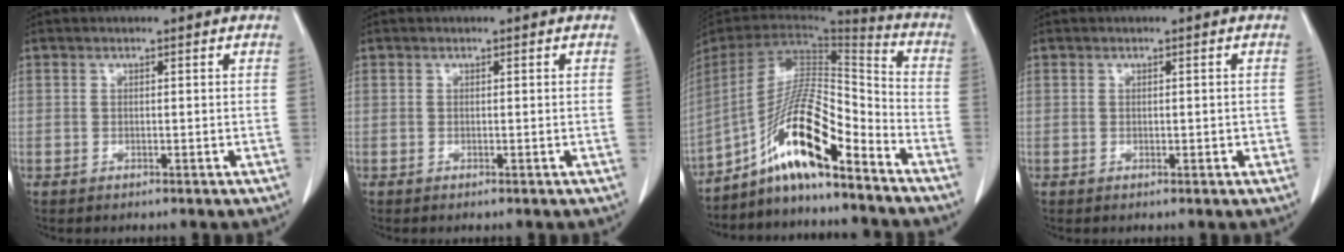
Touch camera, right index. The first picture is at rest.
{"total": 0.0}
{"total": 15.0, "force": [-10.2, 1.7, 10.9], "torque": [-0.197, 0.011, -0.182]}
{"total": 1.1, "force": [0.0, 0.8, 0.8], "torque": [-0.006, 0.006, 0.006]}